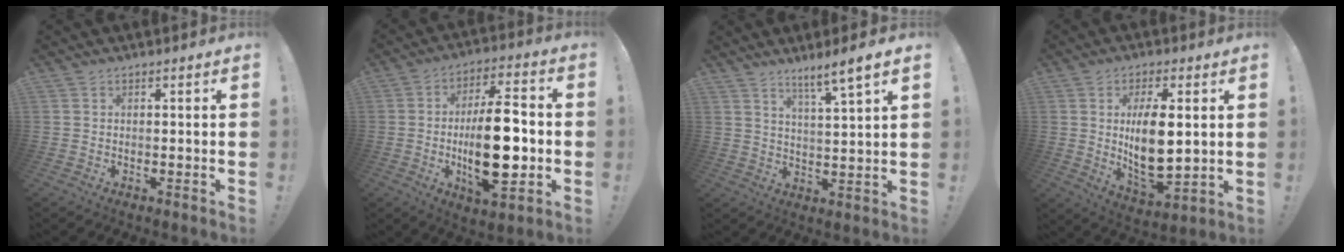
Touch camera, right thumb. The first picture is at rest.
{"total": 19.7, "force": [-2.4, 7.8, 17.9], "torque": [-0.310, 0.003, -0.039]}
{"total": 6.8, "force": [4.9, -0.8, 4.6], "torque": [-0.065, -0.039, 0.076]}
{"total": 13.8, "force": [2.4, 6.1, 12.1], "torque": [-0.210, -0.030, 0.035]}